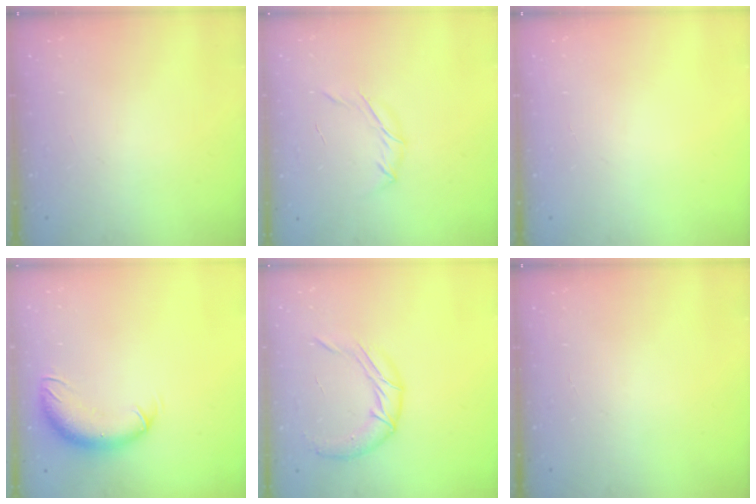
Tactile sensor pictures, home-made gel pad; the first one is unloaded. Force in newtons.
{"total": 4.1, "press": 3.9, "slide": 1.0}
{"total": 0.0}
{"total": 10.1, "press": 9.8, "slide": 2.5}
{"total": 10.3, "press": 10.3, "slide": 1.3}
{"total": 0.0}